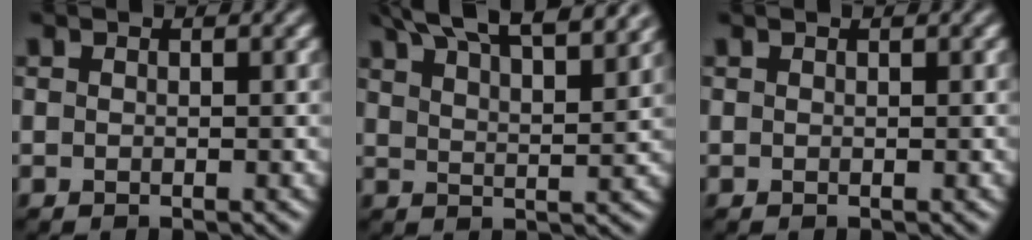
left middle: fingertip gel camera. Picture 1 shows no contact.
{"total": 12.7, "force": [9.7, 4.0, 7.2], "torque": [-0.105, 0.033, 0.106]}
{"total": 0.0}